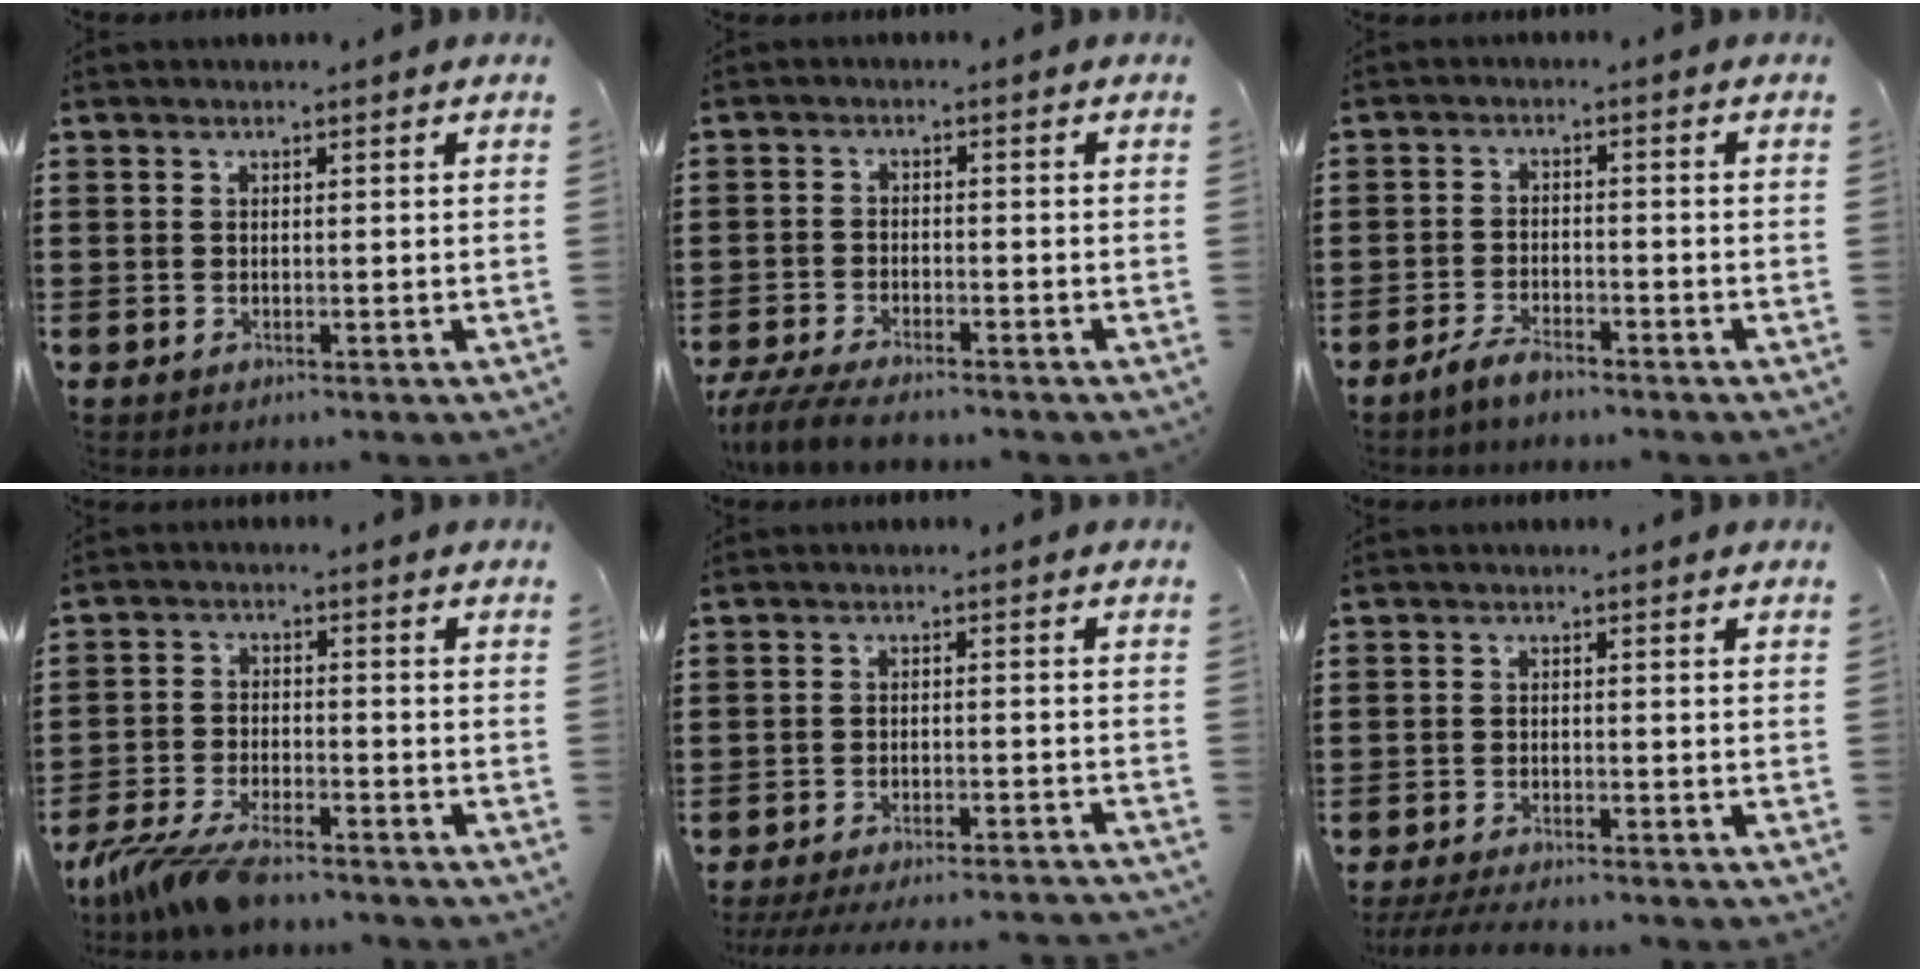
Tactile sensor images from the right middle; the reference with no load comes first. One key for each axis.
{"total": 5.1, "fx": -4.8, "fy": 0.8, "fz": 1.8, "tx": -0.047, "ty": -0.009, "tz": -0.098}
{"total": 3.4, "fx": -3.1, "fy": 0.8, "fz": 1.3, "tx": -0.029, "ty": 0.005, "tz": -0.061}
{"total": 7.5, "fx": -6.3, "fy": 1.4, "fz": 3.8, "tx": -0.095, "ty": -0.007, "tz": -0.124}
{"total": 4.3, "fx": -4.1, "fy": -0.1, "fz": 1.0, "tx": -0.013, "ty": -0.004, "tz": -0.083}
{"total": 3.2, "fx": -3.1, "fy": 0.3, "fz": 0.8, "tx": -0.020, "ty": -0.003, "tz": -0.066}